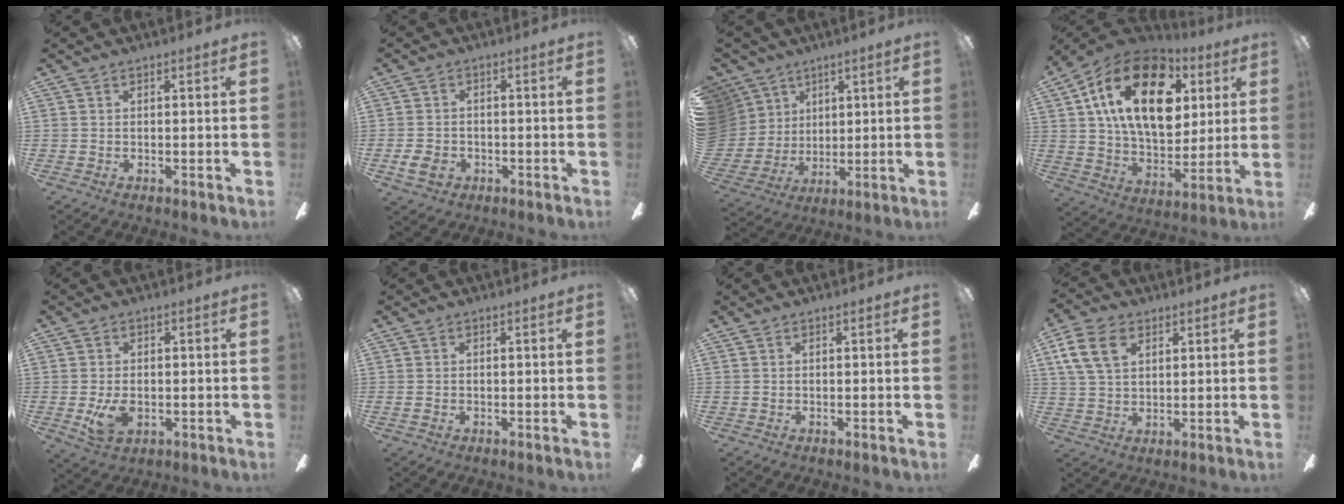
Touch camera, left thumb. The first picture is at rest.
{"total": 4.8, "force": [-1.9, 3.6, 2.6], "torque": [-0.050, 0.003, -0.037]}
{"total": 12.1, "force": [5.0, 10.5, 3.2], "torque": [-0.090, -0.027, 0.105]}
{"total": 23.3, "force": [10.1, 13.7, 15.9], "torque": [-0.282, -0.021, 0.172]}
{"total": 6.5, "force": [-1.4, 4.3, 4.7], "torque": [-0.084, -0.001, -0.026]}
{"total": 0.7, "force": [-0.2, 0.5, 0.4], "torque": [-0.008, 0.003, -0.005]}
{"total": 0.0}
{"total": 9.9, "force": [4.2, 6.6, 6.0], "torque": [-0.134, 0.008, 0.080]}